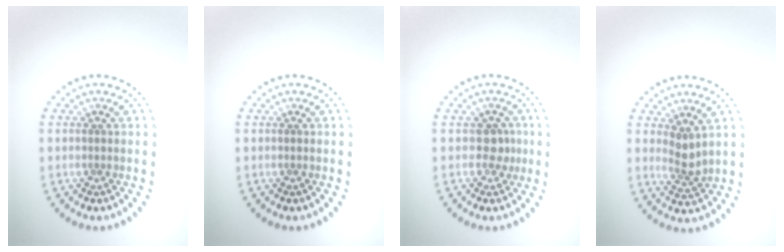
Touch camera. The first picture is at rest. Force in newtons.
{"total": 0.0}
{"total": 1.5, "press": 1.2, "slide": 0.9}
{"total": 2.0, "press": 1.6, "slide": 1.3}